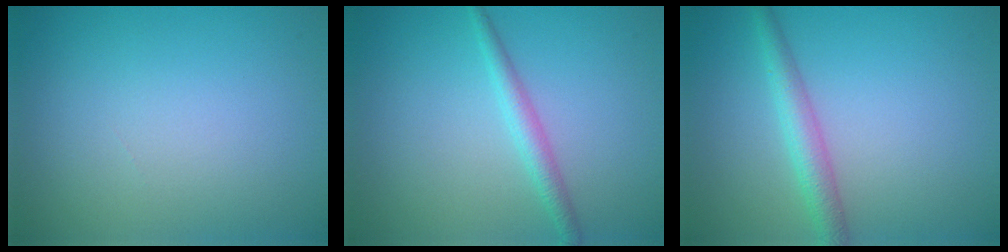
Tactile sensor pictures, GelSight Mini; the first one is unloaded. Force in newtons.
{"total": 1.9, "press": 1.9, "slide": 0.1}
{"total": 2.7, "press": 2.7, "slide": 0.1}